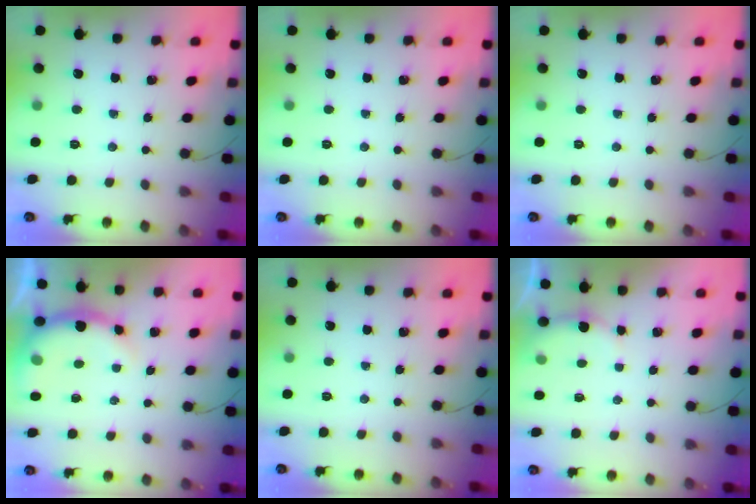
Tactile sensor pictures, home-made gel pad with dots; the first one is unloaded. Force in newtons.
{"total": 0.0}
{"total": 0.0}
{"total": 8.2, "press": 8.1, "slide": 1.0}
{"total": 0.0}
{"total": 2.7, "press": 2.6, "slide": 0.6}